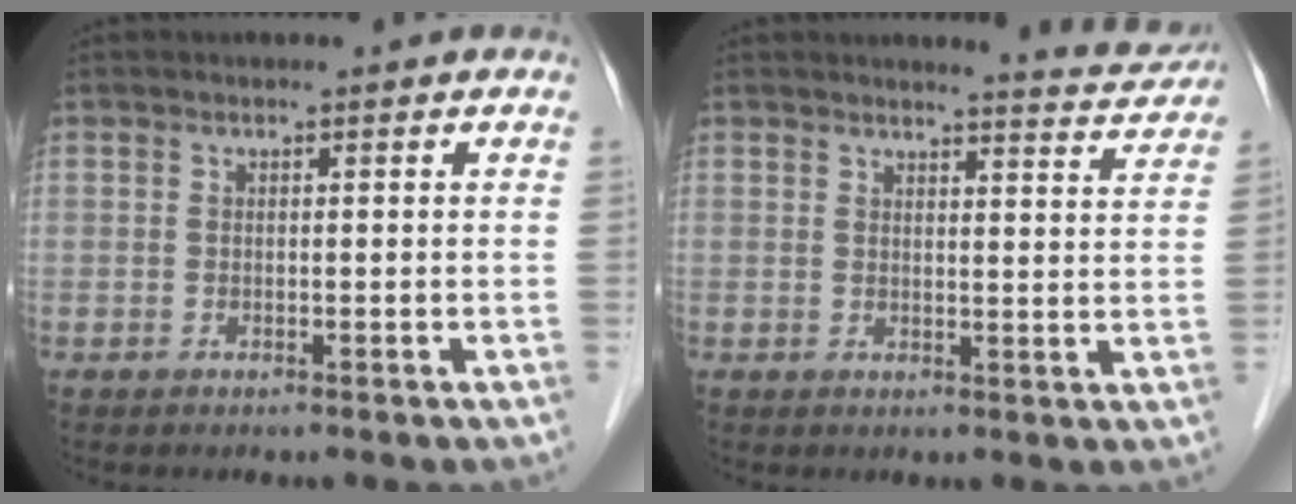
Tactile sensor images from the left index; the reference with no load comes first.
{"total": 5.7, "force": [5.7, 0.1, 0.4], "torque": [-0.014, -0.024, 0.056]}